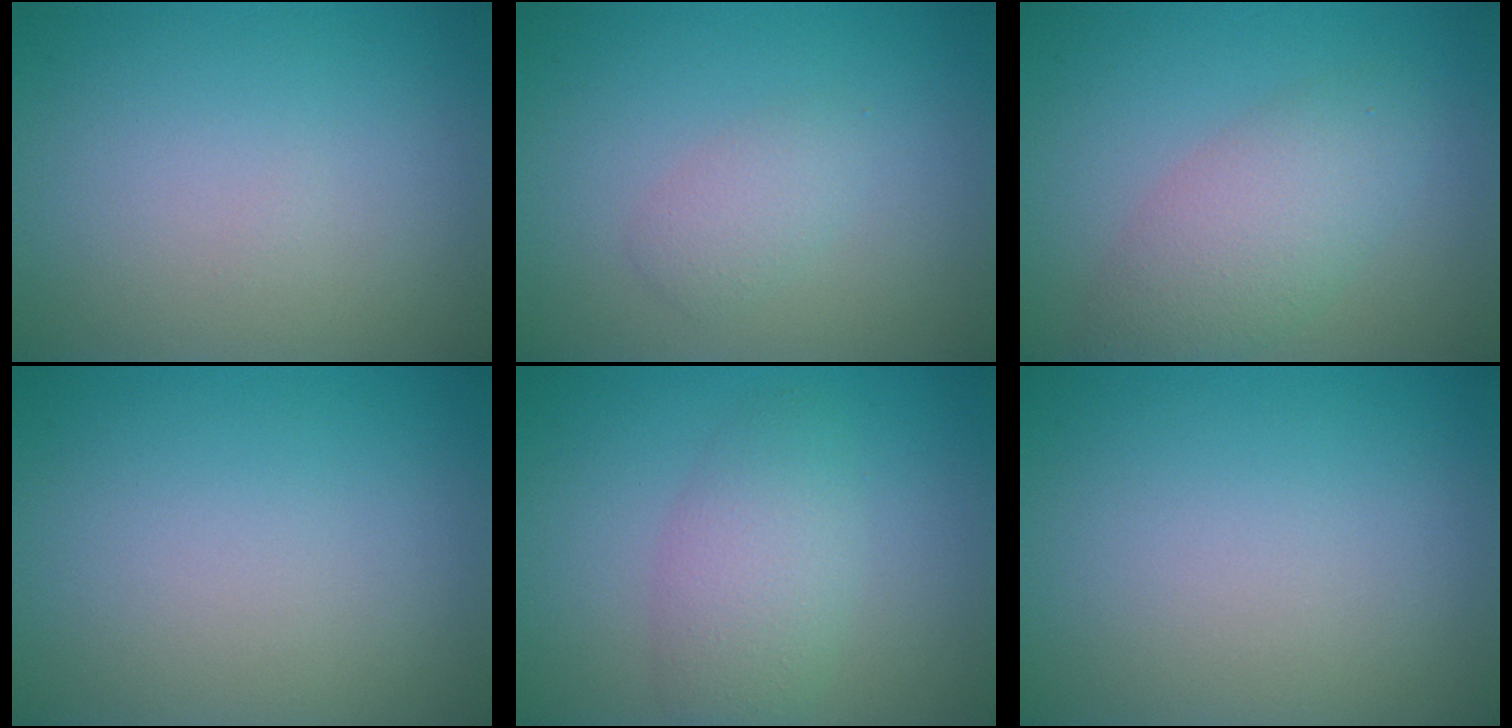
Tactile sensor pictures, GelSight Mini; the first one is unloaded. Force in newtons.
{"total": 1.7, "press": 1.7, "slide": 0.1}
{"total": 4.4, "press": 4.4, "slide": 0.1}
{"total": 0.0}
{"total": 2.4, "press": 2.4, "slide": 0.2}
{"total": 0.0}